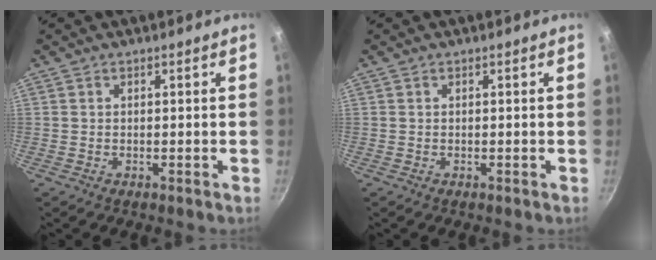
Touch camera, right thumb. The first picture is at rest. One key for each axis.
{"total": 0.0}